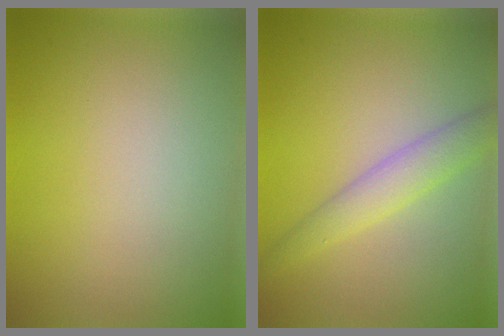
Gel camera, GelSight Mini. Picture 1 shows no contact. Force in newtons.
{"total": 2.9, "press": 2.9, "slide": 0.1}